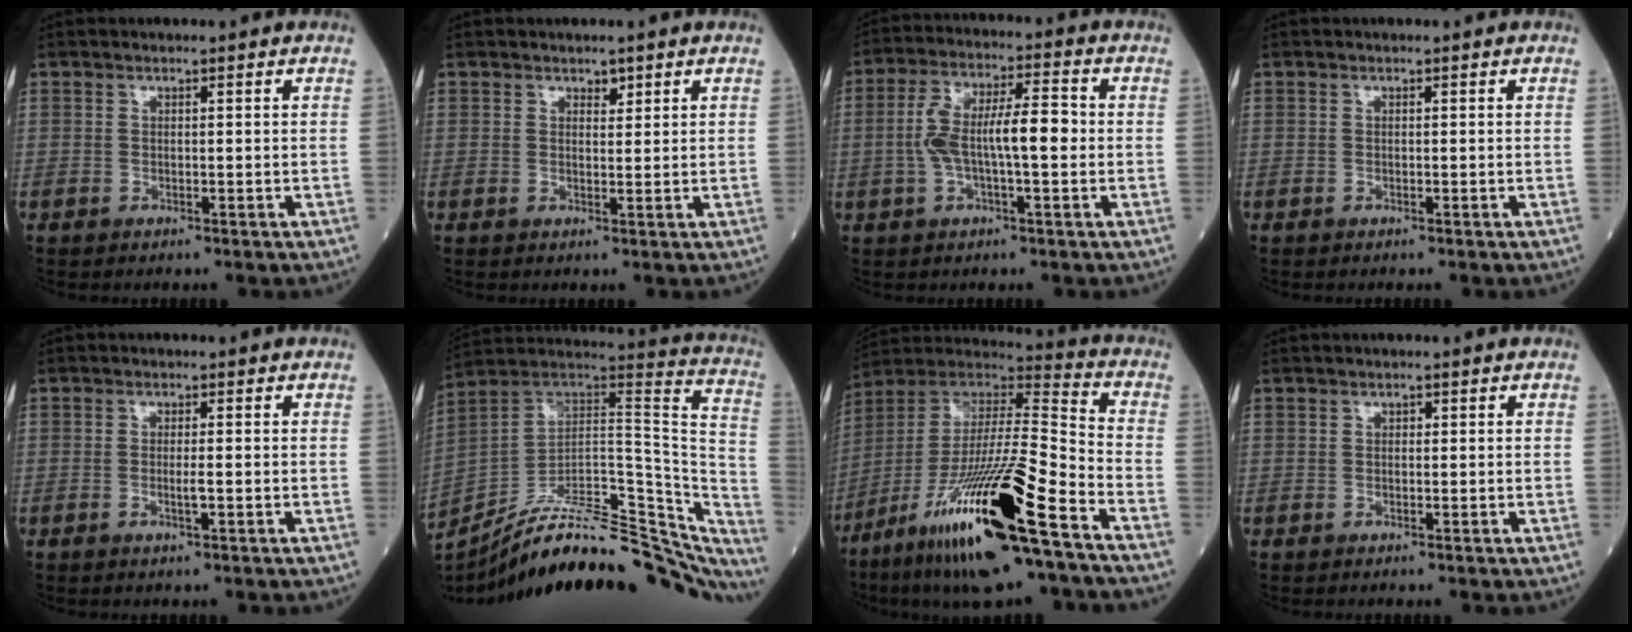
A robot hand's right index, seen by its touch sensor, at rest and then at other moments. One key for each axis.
{"total": 2.0, "fx": 1.2, "fy": 1.1, "fz": 1.0, "tx": -0.024, "ty": 0.005, "tz": 0.024}
{"total": 10.5, "fx": -0.6, "fy": 2.9, "fz": 10.0, "tx": -0.200, "ty": 0.029, "tz": -0.010}
{"total": 0.0}
{"total": 2.1, "fx": -0.6, "fy": 0.4, "fz": 2.0, "tx": -0.042, "ty": -0.001, "tz": -0.009}
{"total": 37.6, "fx": -30.9, "fy": 9.9, "fz": 19.1, "tx": -0.252, "ty": -0.015, "tz": -0.430}
{"total": 27.6, "fx": -15.0, "fy": 3.5, "fz": 22.9, "tx": -0.438, "ty": -0.057, "tz": -0.274}
{"total": 0.7, "fx": 0.1, "fy": 0.5, "fz": 0.4, "tx": -0.018, "ty": 0.007, "tz": 0.003}